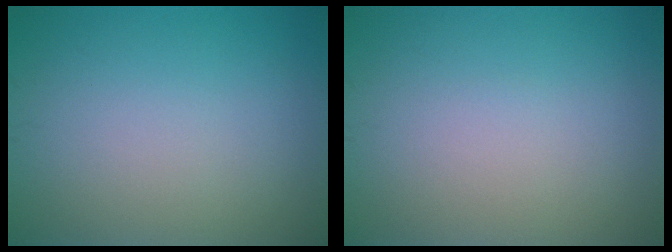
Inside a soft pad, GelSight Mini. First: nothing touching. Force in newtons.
{"total": 0.0}